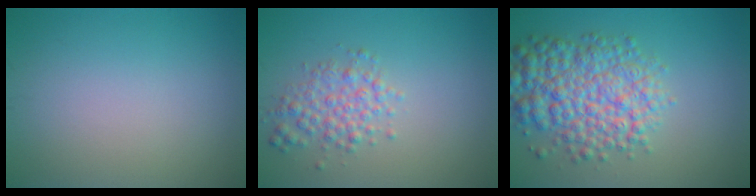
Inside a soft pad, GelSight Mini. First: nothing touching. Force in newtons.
{"total": 2.8, "press": 2.8, "slide": 0.1}
{"total": 7.5, "press": 7.5, "slide": 0.2}